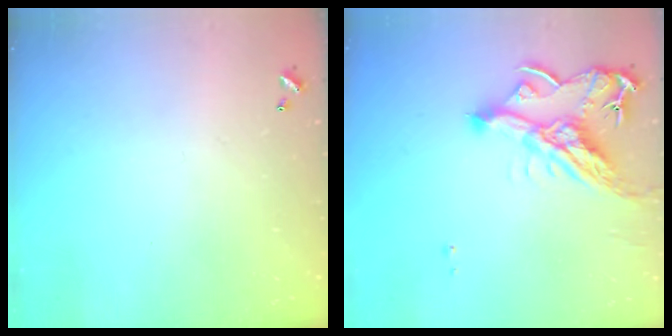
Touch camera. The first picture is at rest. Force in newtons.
{"total": 11.7, "press": 11.6, "slide": 1.6}